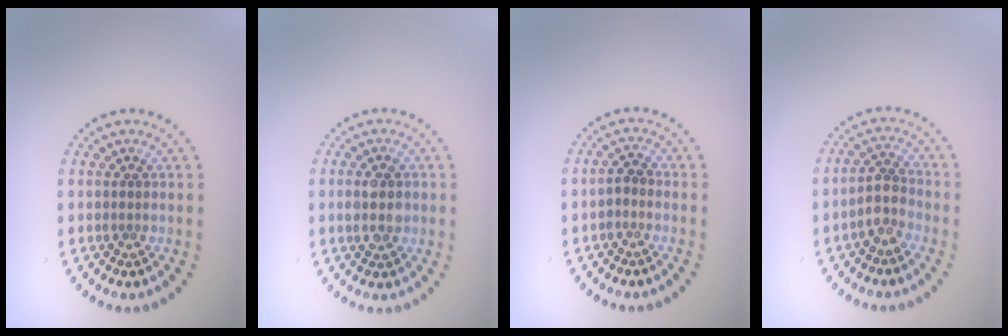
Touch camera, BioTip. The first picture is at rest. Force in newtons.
{"total": 2.7, "press": 2.7, "slide": 0.2}
{"total": 1.3, "press": 1.0, "slide": 0.7}
{"total": 2.5, "press": 2.1, "slide": 1.4}